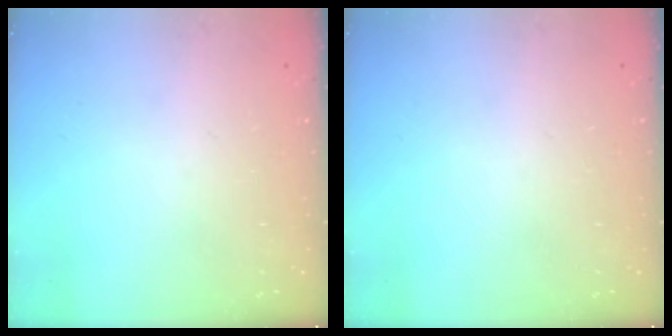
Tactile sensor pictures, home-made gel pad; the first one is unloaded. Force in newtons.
{"total": 0.0}